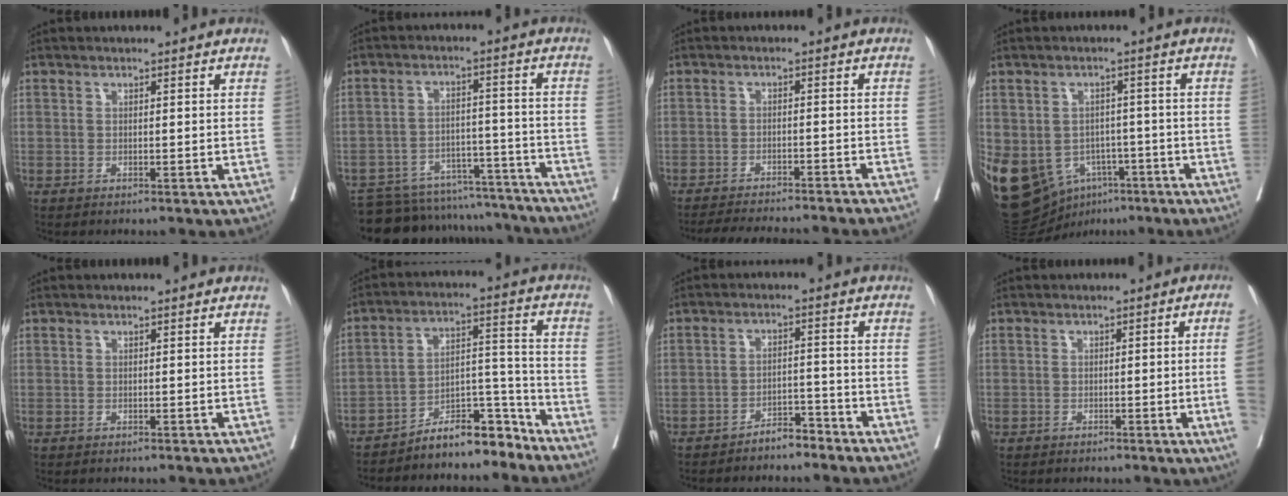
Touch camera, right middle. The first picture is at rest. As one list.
[{"total": 19.5, "force": [-18.1, 5.8, 4.1], "torque": [-0.072, 0.021, -0.241]}, {"total": 13.9, "force": [-12.8, 0.4, 5.4], "torque": [-0.071, -0.018, -0.168]}, {"total": 19.3, "force": [-8.5, 14.5, 9.5], "torque": [-0.240, 0.002, -0.111]}, {"total": 0.0}, {"total": 8.9, "force": [-8.0, 2.2, 3.3], "torque": [-0.045, 0.043, -0.134]}, {"total": 3.8, "force": [-3.5, 1.1, 1.2], "torque": [-0.014, 0.003, -0.059]}, {"total": 6.5, "force": [-1.2, -1.6, 6.1], "torque": [-0.070, -0.007, -0.014]}]